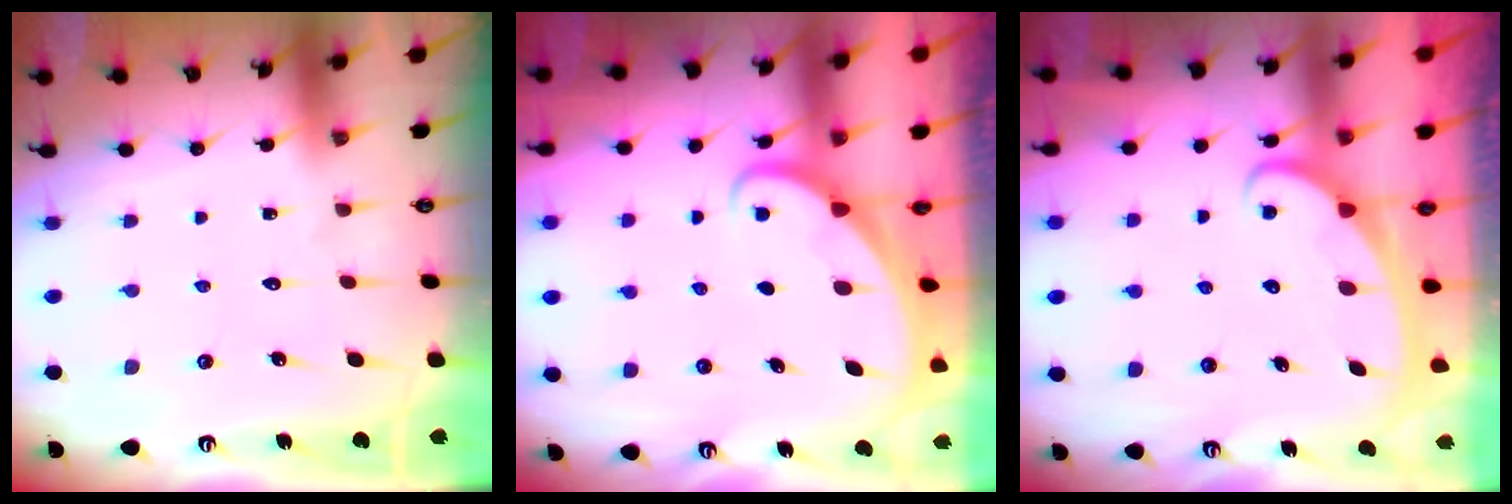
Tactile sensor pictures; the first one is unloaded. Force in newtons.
{"total": 1.5, "press": 1.5, "slide": 0.0}
{"total": 2.4, "press": 2.3, "slide": 0.4}